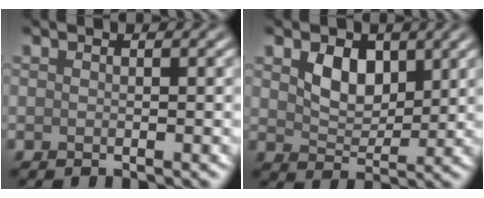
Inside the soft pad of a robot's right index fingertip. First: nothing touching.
{"total": 3.6, "force": [1.6, 2.4, 2.3], "torque": [-0.048, -0.004, 0.028]}